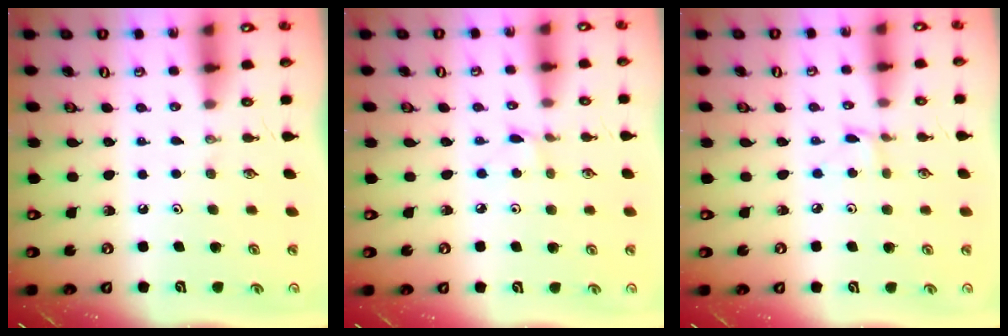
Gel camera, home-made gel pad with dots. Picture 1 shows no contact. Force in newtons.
{"total": 2.2, "press": 2.2, "slide": 0.3}
{"total": 1.7, "press": 1.7, "slide": 0.1}